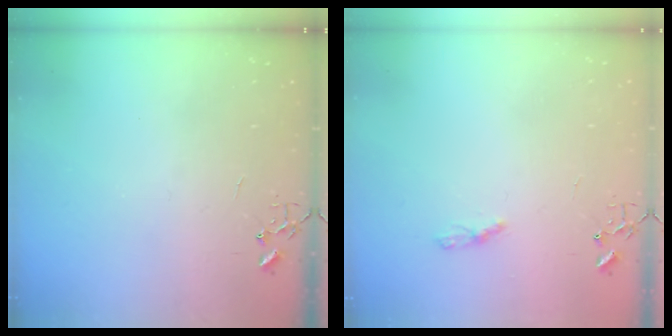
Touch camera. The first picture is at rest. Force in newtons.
{"total": 4.7, "press": 4.7, "slide": 0.4}